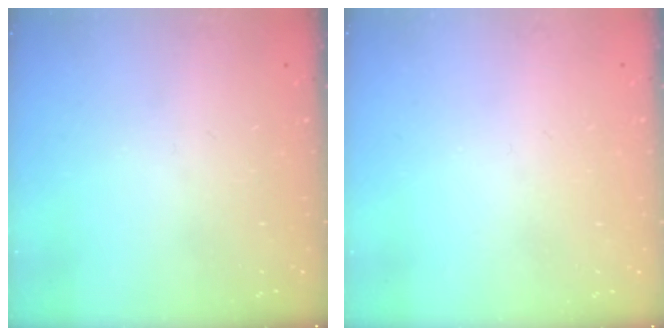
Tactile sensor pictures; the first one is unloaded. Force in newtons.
{"total": 0.8, "press": 0.8, "slide": 0.0}